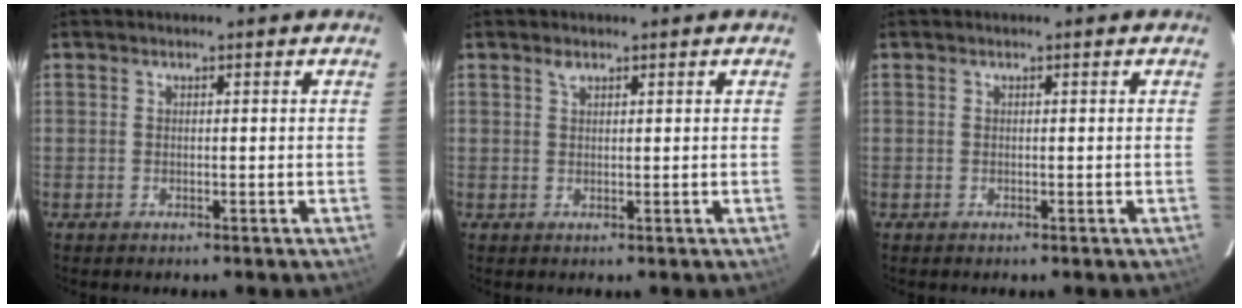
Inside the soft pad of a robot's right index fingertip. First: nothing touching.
{"total": 1.0, "force": [0.8, 0.5, 0.5], "torque": [-0.009, 0.002, 0.014]}
{"total": 0.0}